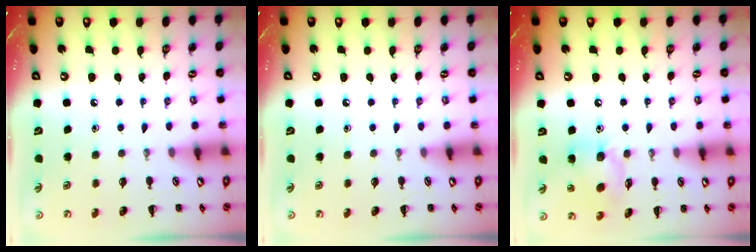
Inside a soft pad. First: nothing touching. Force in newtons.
{"total": 0.0}
{"total": 11.6, "press": 11.5, "slide": 1.4}